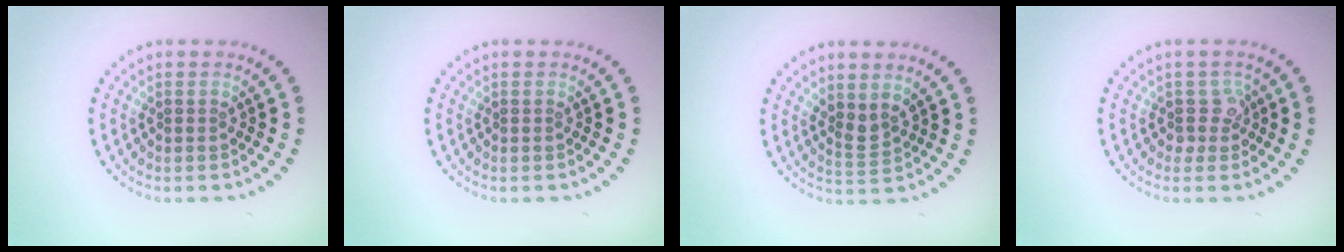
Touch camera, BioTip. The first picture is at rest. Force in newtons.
{"total": 0.0}
{"total": 1.8, "press": 1.4, "slide": 1.2}
{"total": 1.9, "press": 1.5, "slide": 1.1}